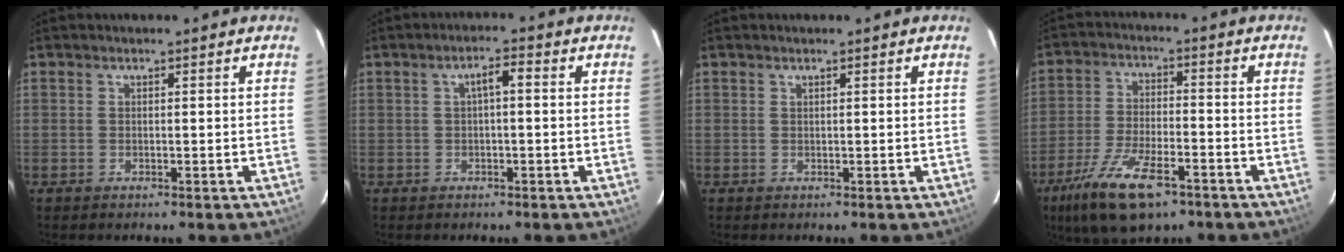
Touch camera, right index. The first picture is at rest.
{"total": 2.7, "force": [0.1, 0.7, 2.6], "torque": [-0.048, 0.012, 0.003]}
{"total": 0.0}
{"total": 13.8, "force": [-8.6, 5.0, 9.5], "torque": [-0.207, -0.029, -0.157]}